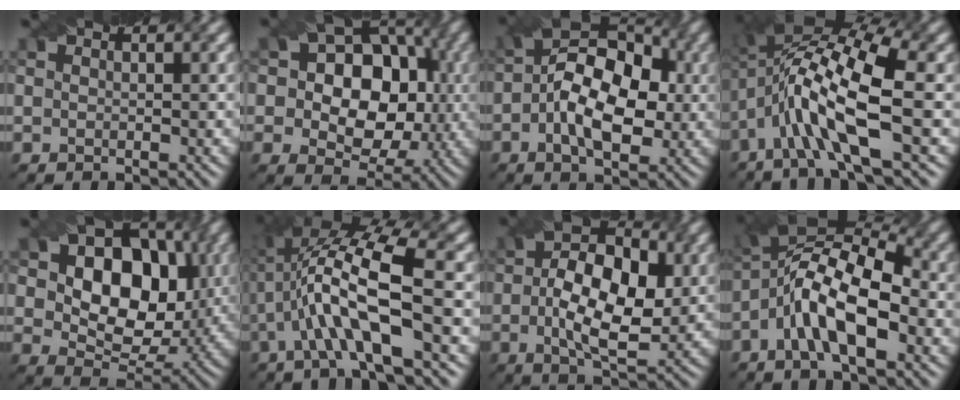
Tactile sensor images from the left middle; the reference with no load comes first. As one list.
[{"total": 11.6, "force": [1.2, 8.8, 7.4], "torque": [-0.084, 0.023, 0.005]}, {"total": 10.3, "force": [-0.2, 5.9, 8.4], "torque": [-0.131, 0.016, -0.009]}, {"total": 11.0, "force": [-1.4, 3.3, 10.4], "torque": [-0.195, 0.015, -0.034]}, {"total": 11.3, "force": [2.4, 7.6, 7.9], "torque": [-0.126, -0.003, 0.031]}, {"total": 8.8, "force": [-0.6, 2.3, 8.5], "torque": [-0.161, 0.023, -0.020]}, {"total": 9.3, "force": [-0.1, 4.9, 7.9], "torque": [-0.141, 0.005, -0.005]}, {"total": 8.8, "force": [-2.0, 3.2, 8.0], "torque": [-0.151, 0.025, -0.051]}]